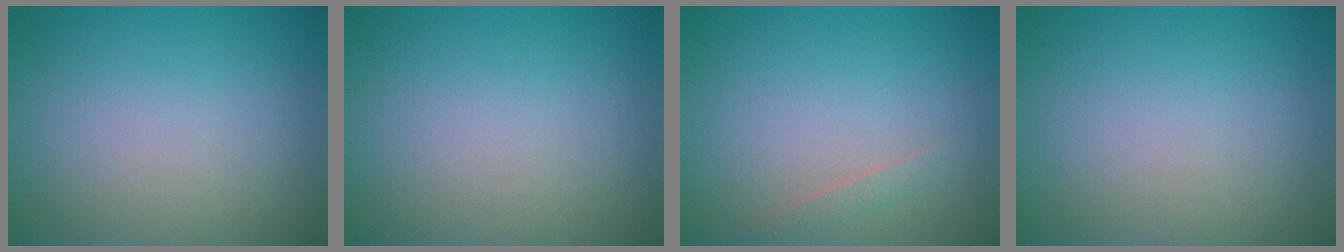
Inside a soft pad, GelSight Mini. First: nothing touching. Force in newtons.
{"total": 0.0}
{"total": 0.8, "press": 0.8, "slide": 0.0}
{"total": 0.0}